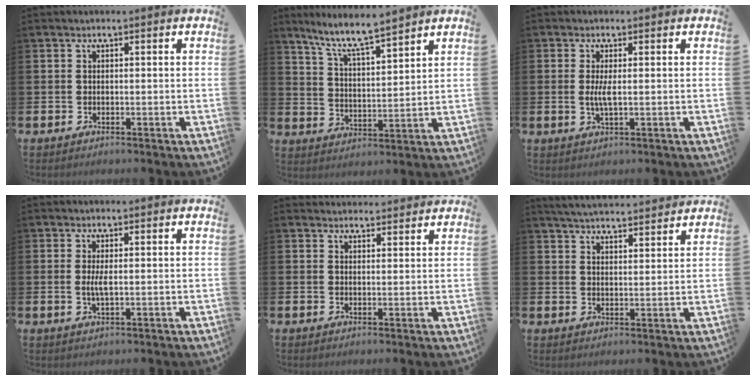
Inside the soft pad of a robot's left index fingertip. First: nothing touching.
{"total": 8.0, "force": [7.2, 0.3, 3.4], "torque": [-0.093, -0.037, 0.127]}
{"total": 2.3, "force": [0.1, 0.4, 2.3], "torque": [-0.049, -0.001, 0.003]}
{"total": 2.0, "force": [0.1, 0.4, 1.9], "torque": [-0.042, 0.001, 0.003]}
{"total": 2.4, "force": [2.3, 0.5, -0.2], "torque": [0.007, -0.012, 0.041]}
{"total": 4.7, "force": [4.7, 0.2, 0.4], "torque": [-0.021, -0.026, 0.083]}